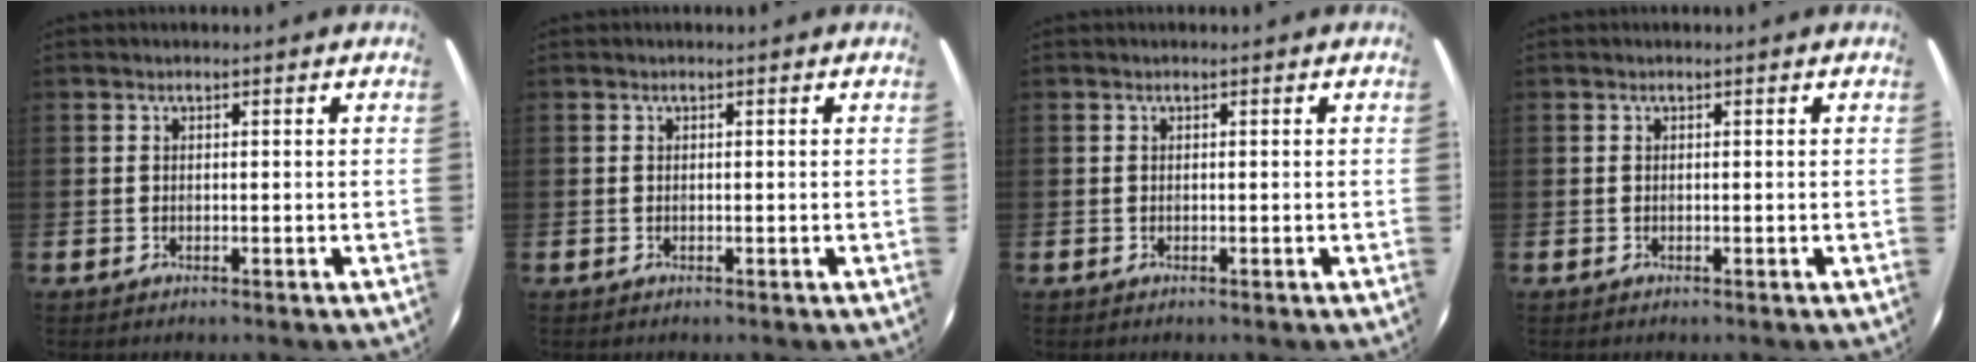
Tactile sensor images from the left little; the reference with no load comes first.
{"total": 0.0}
{"total": 0.0}
{"total": 0.0}